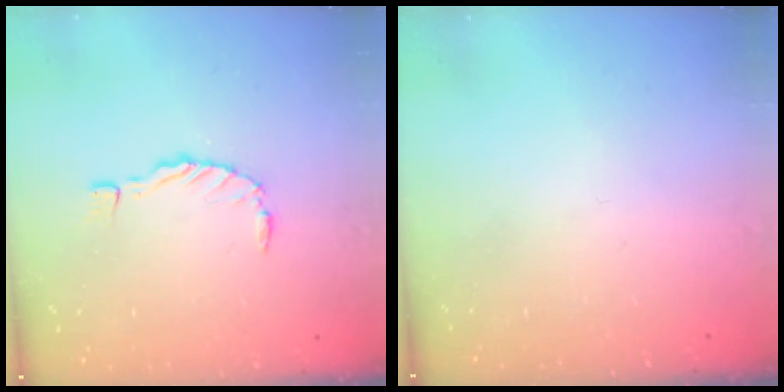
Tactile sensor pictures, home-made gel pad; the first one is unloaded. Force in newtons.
{"total": 0.0}